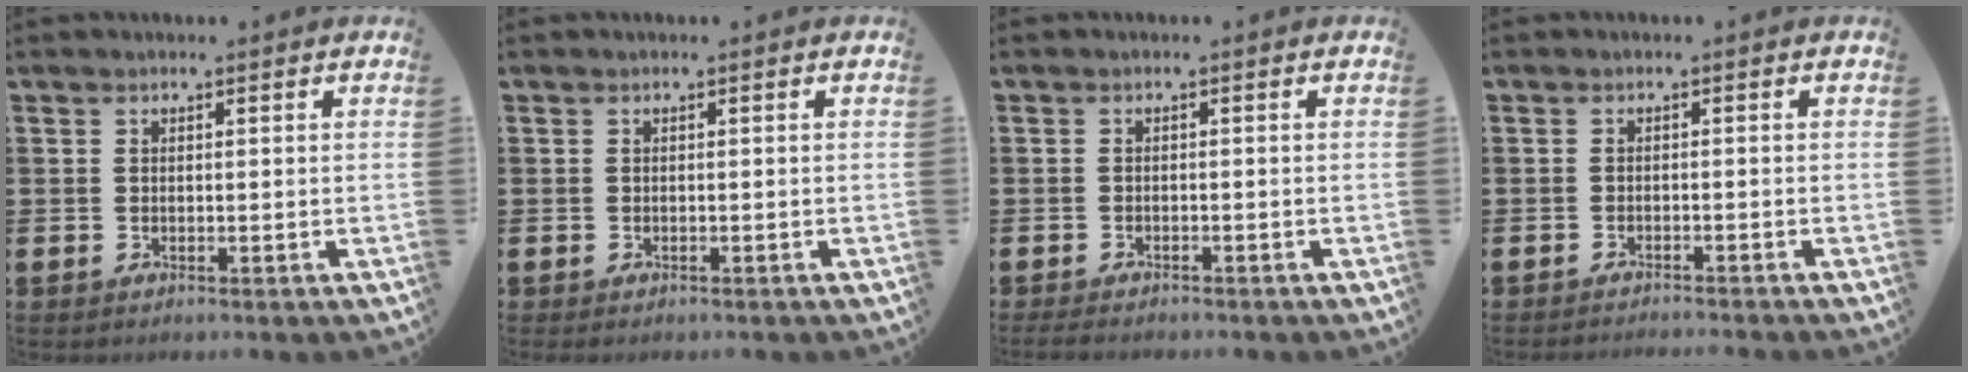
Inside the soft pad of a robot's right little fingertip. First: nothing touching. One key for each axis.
{"total": 0.0}
{"total": 1.0, "fx": -0.9, "fy": 0.2, "fz": 0.3, "tx": -0.007, "ty": 0.000, "tz": -0.019}
{"total": 0.9, "fx": -0.9, "fy": -0.2, "fz": -0.1, "tx": 0.001, "ty": 0.001, "tz": -0.019}